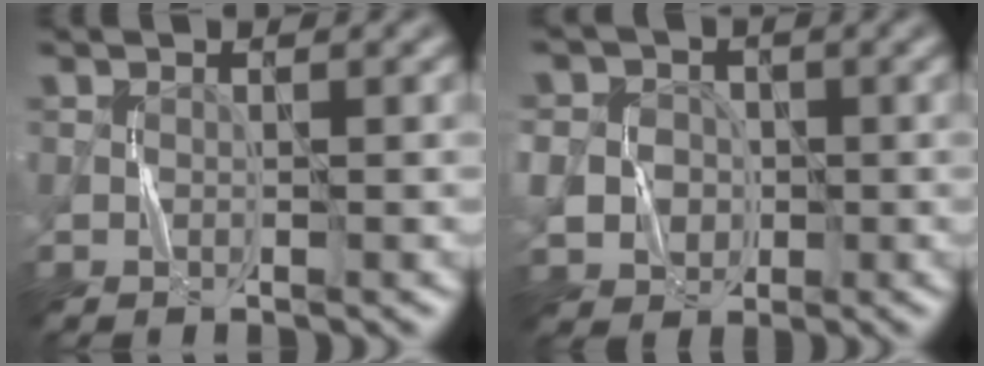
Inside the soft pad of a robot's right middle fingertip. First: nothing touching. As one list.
[{"total": 5.0, "force": [-0.3, 4.6, 1.9], "torque": [-0.029, 0.005, -0.023]}]